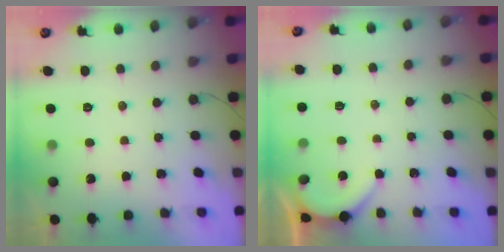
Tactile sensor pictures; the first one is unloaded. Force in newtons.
{"total": 2.0, "press": 2.0, "slide": 0.2}